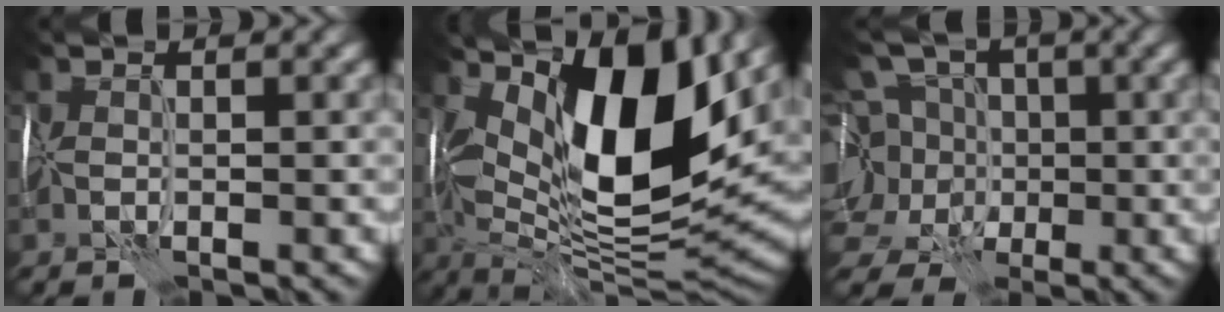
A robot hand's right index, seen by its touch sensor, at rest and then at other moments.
{"total": 14.5, "force": [5.0, 6.1, 12.2], "torque": [-0.198, -0.006, 0.082]}
{"total": 11.9, "force": [1.2, 10.3, 5.9], "torque": [-0.127, 0.034, -0.020]}